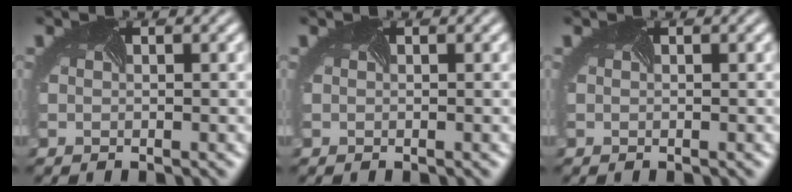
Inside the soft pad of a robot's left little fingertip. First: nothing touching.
{"total": 0.0}
{"total": 0.0}